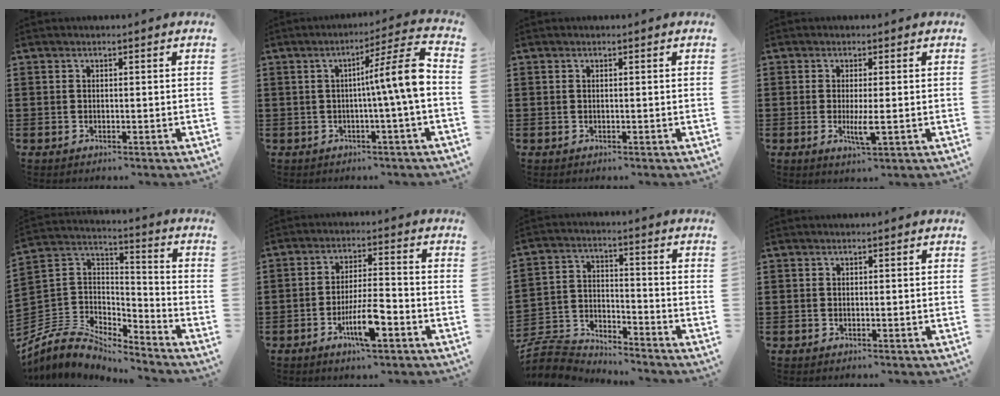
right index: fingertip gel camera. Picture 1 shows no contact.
{"total": 9.6, "force": [-0.4, 0.2, 9.6], "torque": [-0.146, -0.014, -0.015]}
{"total": 0.0}
{"total": 3.5, "force": [-0.6, 0.4, 3.4], "torque": [-0.065, -0.008, -0.013]}
{"total": 6.3, "force": [-5.4, 2.9, 1.6], "torque": [-0.061, -0.006, -0.115]}
{"total": 7.7, "force": [-3.4, 1.8, 6.7], "torque": [-0.131, -0.005, -0.064]}
{"total": 5.8, "force": [-5.6, 1.3, 0.6], "torque": [-0.030, 0.000, -0.119]}
{"total": 0.0}